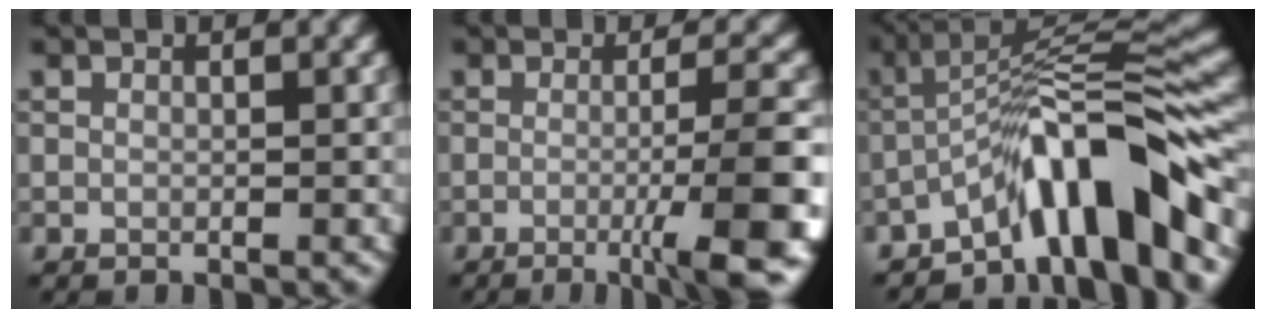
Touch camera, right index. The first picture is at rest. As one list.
[{"total": 8.7, "force": [-2.8, 1.5, 8.1], "torque": [-0.102, 0.004, -0.042]}, {"total": 9.4, "force": [-5.8, 1.8, 7.2], "torque": [-0.101, 0.019, -0.107]}]